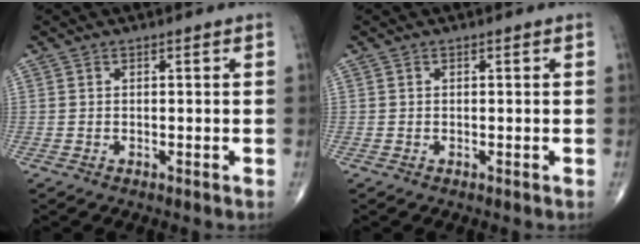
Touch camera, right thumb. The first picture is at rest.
{"total": 0.0}